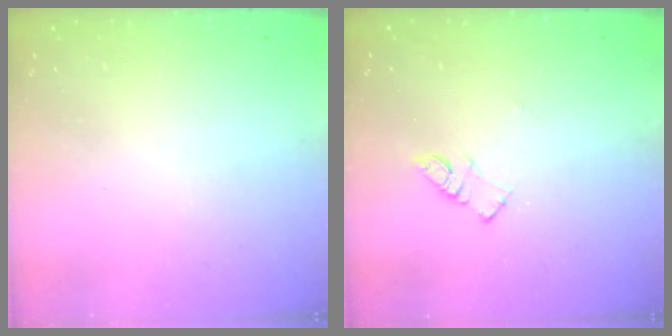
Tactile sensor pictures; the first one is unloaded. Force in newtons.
{"total": 5.6, "press": 5.6, "slide": 0.8}